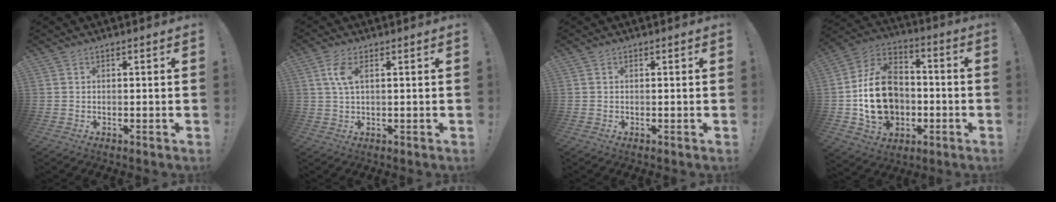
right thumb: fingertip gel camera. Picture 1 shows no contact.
{"total": 5.1, "force": [1.6, 2.2, 4.4], "torque": [-0.095, 0.003, 0.027]}
{"total": 0.0}
{"total": 19.6, "force": [-2.9, 15.2, 12.0], "torque": [-0.205, 0.028, -0.035]}